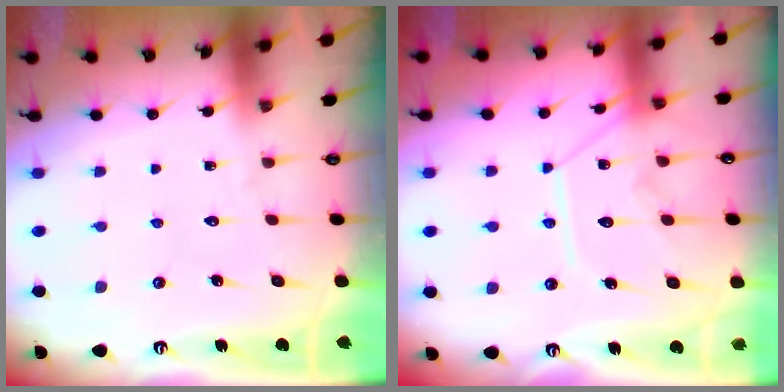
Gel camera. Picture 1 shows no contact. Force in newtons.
{"total": 11.8, "press": 11.8, "slide": 0.6}